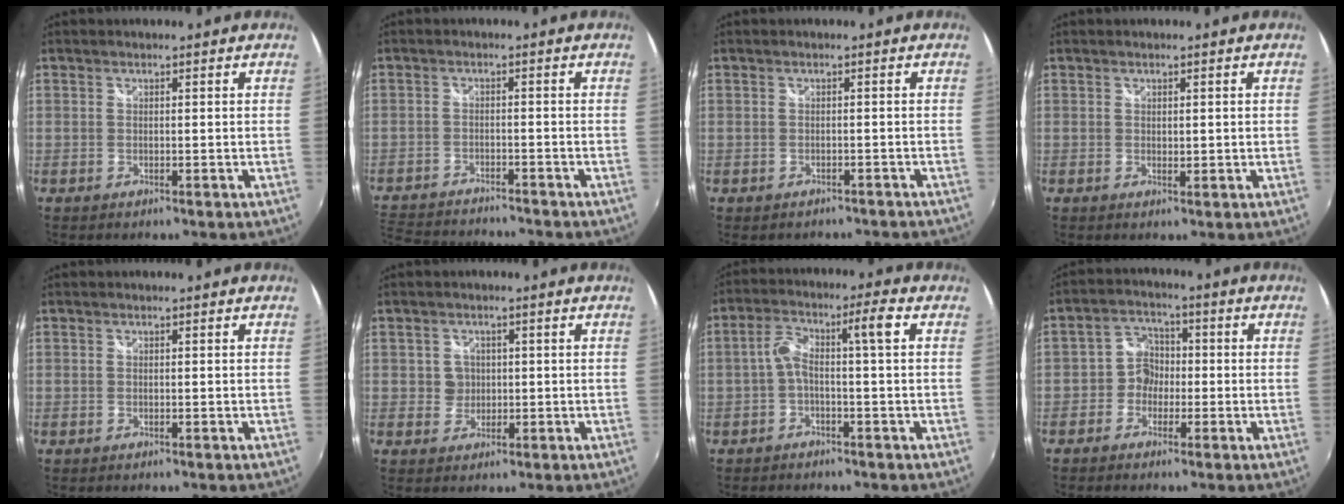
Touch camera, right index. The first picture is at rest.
{"total": 11.4, "force": [-10.4, 2.8, 3.7], "torque": [-0.104, -0.005, -0.171]}
{"total": 4.3, "force": [-3.7, 1.8, 1.3], "torque": [-0.024, -0.013, -0.042]}
{"total": 1.3, "force": [0.3, 0.7, 1.0], "torque": [-0.016, -0.002, 0.005]}
{"total": 0.0}
{"total": 2.9, "force": [0.2, 2.9, 0.4], "torque": [-0.001, 0.006, 0.002]}
{"total": 5.5, "force": [-0.8, 0.1, 5.4], "torque": [-0.109, 0.012, -0.013]}
{"total": 5.0, "force": [-1.7, 4.5, 1.3], "torque": [-0.018, 0.017, -0.039]}